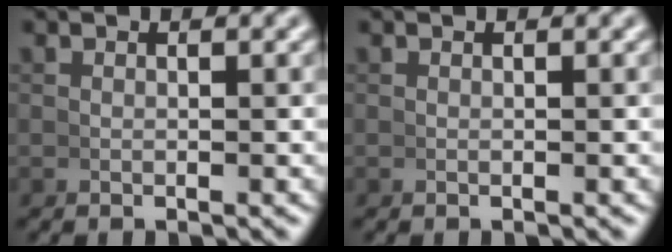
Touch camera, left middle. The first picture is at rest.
{"total": 0.0}